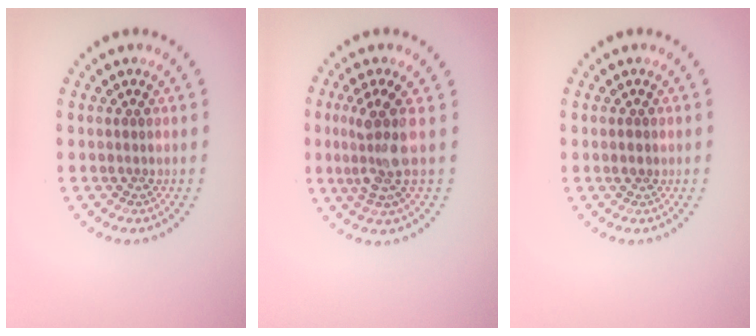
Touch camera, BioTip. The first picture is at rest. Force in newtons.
{"total": 3.5, "press": 2.8, "slide": 2.2}
{"total": 1.1, "press": 1.0, "slide": 0.3}